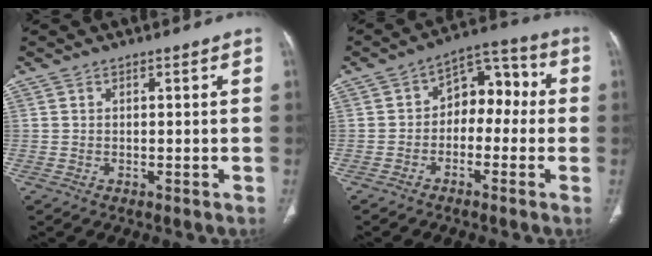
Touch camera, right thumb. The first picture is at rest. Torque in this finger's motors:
{"motor_torque": [0.19, -0.51, -0.06, 0.37, 0.12]}